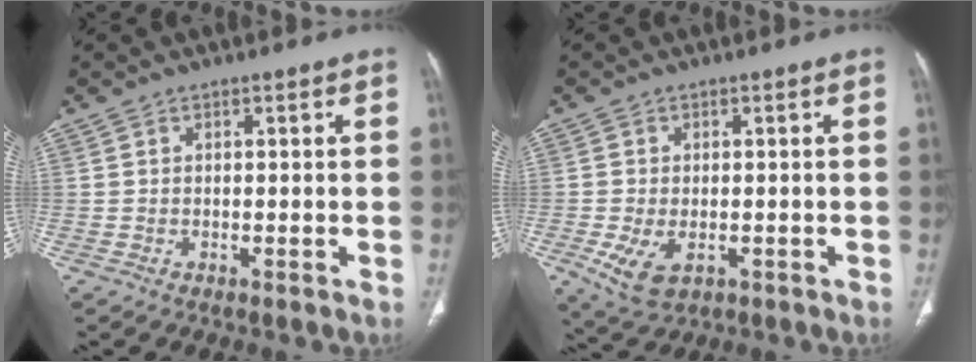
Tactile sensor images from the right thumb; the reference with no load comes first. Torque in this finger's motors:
{"motor_torque": [0.59, 1.15, -0.09, -0.08, 0.17]}